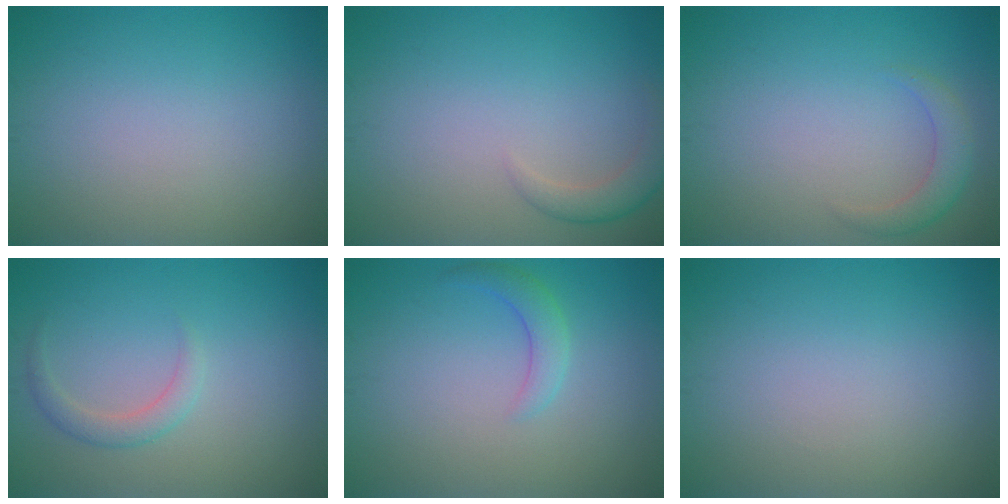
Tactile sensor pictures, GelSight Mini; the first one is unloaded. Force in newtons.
{"total": 2.0, "press": 2.0, "slide": 0.1}
{"total": 2.1, "press": 2.1, "slide": 0.2}
{"total": 1.7, "press": 1.7, "slide": 0.1}
{"total": 2.0, "press": 2.0, "slide": 0.1}
{"total": 0.0}